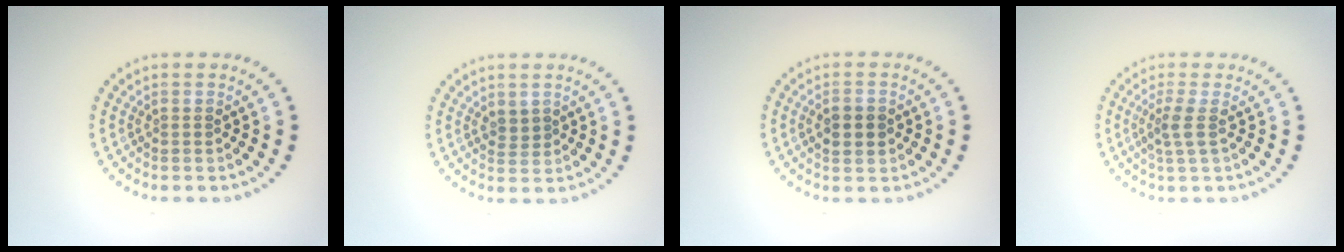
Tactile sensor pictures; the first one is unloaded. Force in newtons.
{"total": 0.8, "press": 0.6, "slide": 0.6}
{"total": 2.9, "press": 2.9, "slide": 0.0}
{"total": 2.0, "press": 1.6, "slide": 1.3}